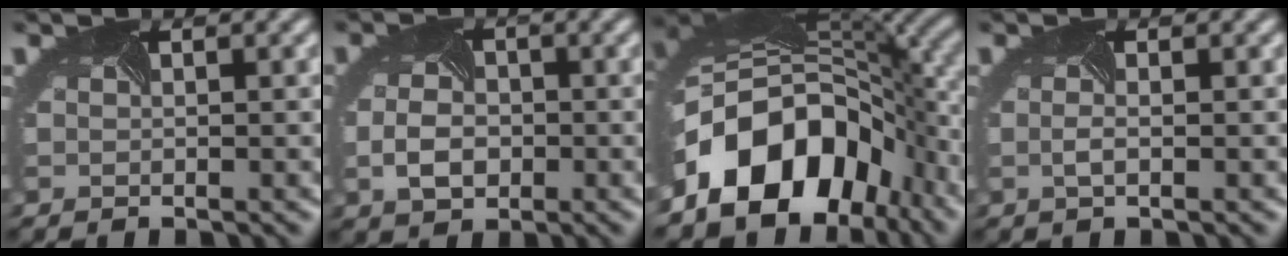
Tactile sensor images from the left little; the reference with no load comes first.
{"total": 3.3, "force": [-1.1, 2.3, 2.0], "torque": [-0.049, -0.004, -0.013]}
{"total": 13.0, "force": [-5.6, 8.8, 7.8], "torque": [-0.154, -0.003, -0.097]}
{"total": 1.0, "force": [-0.6, 0.1, 0.7], "torque": [-0.019, 0.000, -0.008]}